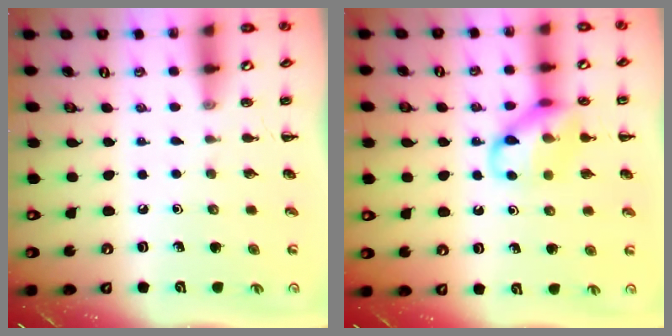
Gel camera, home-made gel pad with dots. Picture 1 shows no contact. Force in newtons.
{"total": 12.1, "press": 12.0, "slide": 1.6}